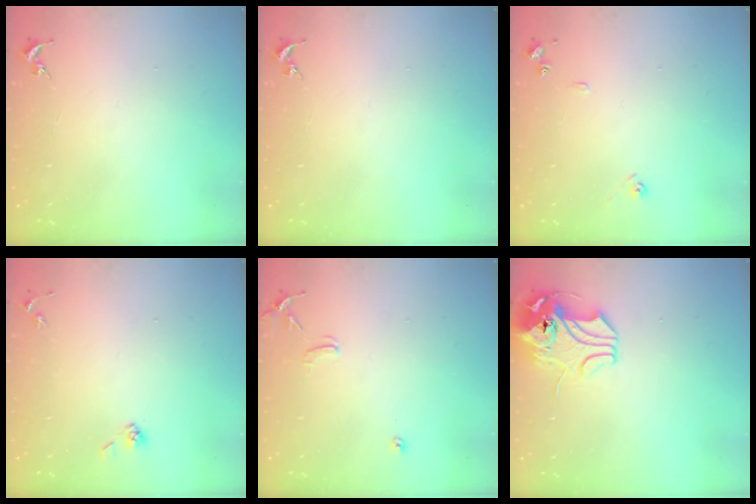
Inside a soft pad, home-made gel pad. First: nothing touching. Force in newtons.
{"total": 0.0}
{"total": 6.9, "press": 6.9, "slide": 0.7}
{"total": 3.8, "press": 3.3, "slide": 1.8}
{"total": 7.9, "press": 7.9, "slide": 0.8}
{"total": 11.0, "press": 10.8, "slide": 1.9}